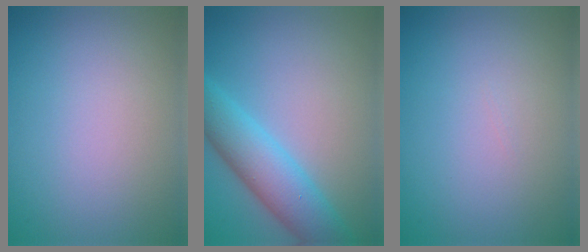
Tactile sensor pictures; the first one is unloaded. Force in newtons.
{"total": 5.7, "press": 5.7, "slide": 0.1}
{"total": 0.0}